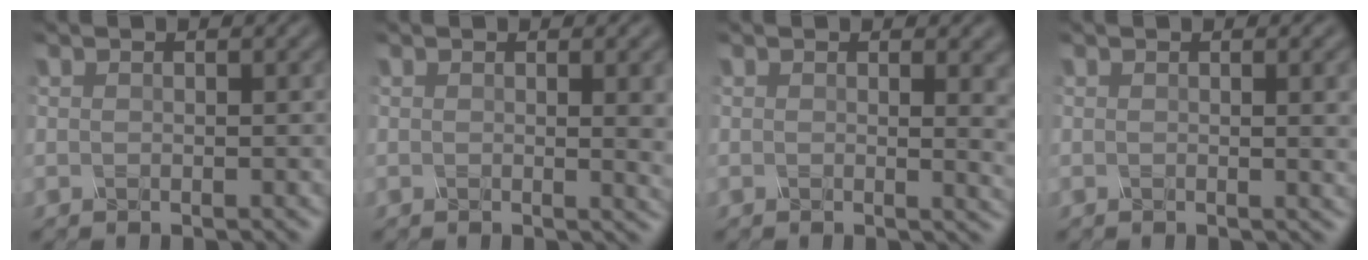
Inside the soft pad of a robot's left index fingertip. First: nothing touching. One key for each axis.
{"total": 3.6, "fx": 0.4, "fy": 1.1, "fz": 3.4, "tx": -0.031, "ty": 0.000, "tz": 0.003}
{"total": 4.0, "fx": 0.7, "fy": 1.6, "fz": 3.6, "tx": -0.023, "ty": 0.000, "tz": 0.010}
{"total": 3.1, "fx": 0.4, "fy": 1.0, "fz": 2.9, "tx": -0.026, "ty": 0.003, "tz": 0.001}